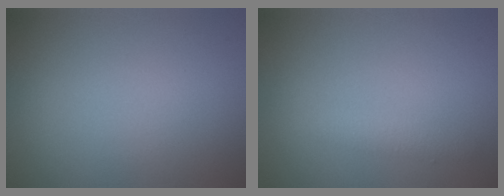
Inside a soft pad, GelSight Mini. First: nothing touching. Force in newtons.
{"total": 1.4, "press": 1.4, "slide": 0.1}